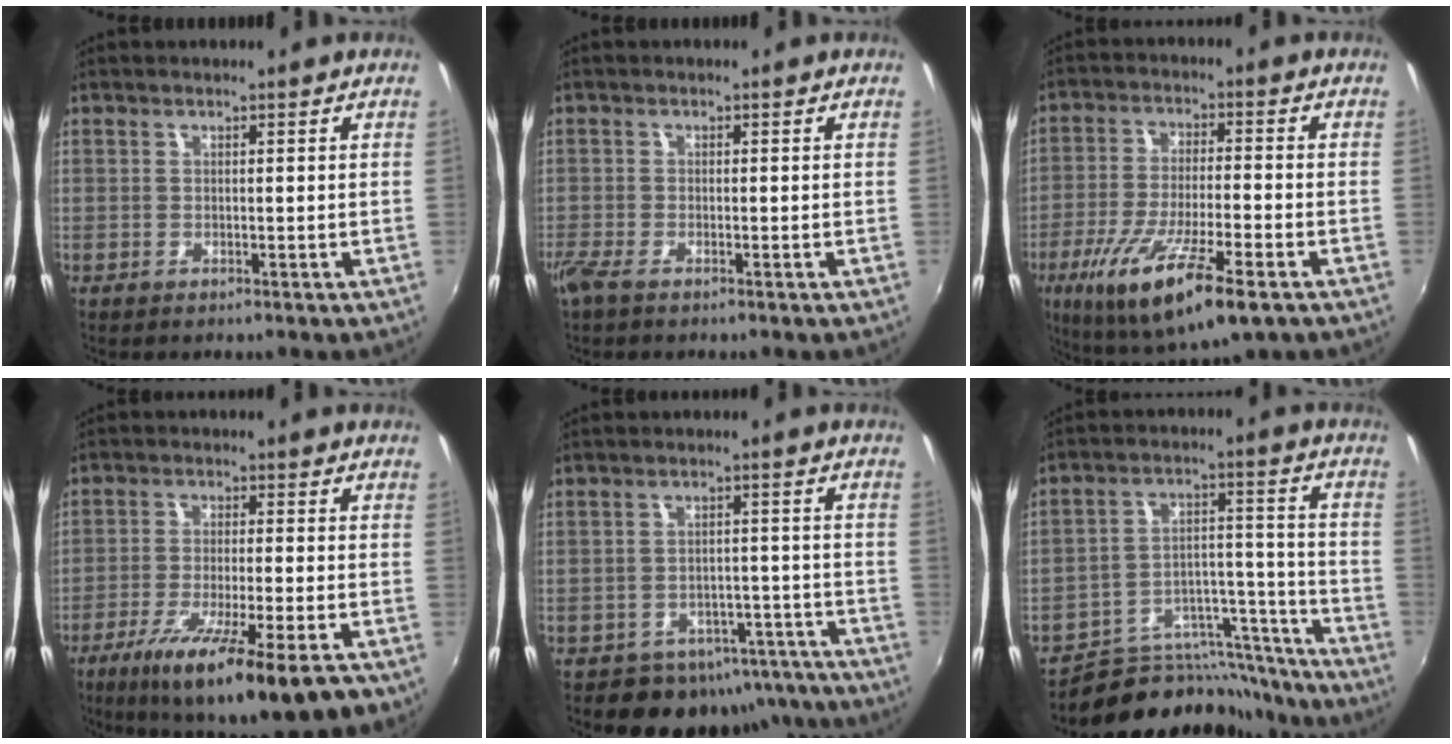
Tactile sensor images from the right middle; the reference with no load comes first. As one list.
[{"total": 2.4, "force": [-1.8, 0.4, 1.5], "torque": [-0.038, -0.010, -0.039]}, {"total": 16.8, "force": [-8.7, 3.7, 13.8], "torque": [-0.271, -0.049, -0.152]}, {"total": 18.0, "force": [-9.8, 3.6, 14.7], "torque": [-0.250, -0.055, -0.155]}, {"total": 12.3, "force": [-9.5, 7.3, 3.0], "torque": [-0.054, 0.024, -0.098]}, {"total": 16.7, "force": [-15.0, 6.8, 2.8], "torque": [-0.031, 0.061, -0.213]}]